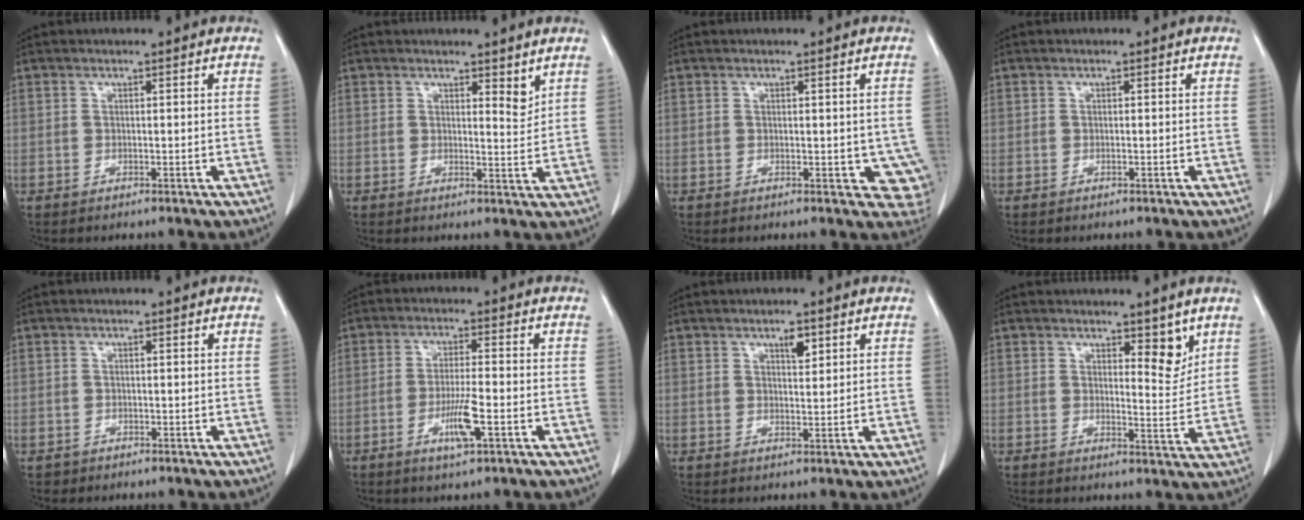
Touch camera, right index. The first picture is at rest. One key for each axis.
{"total": 2.6, "fx": 1.9, "fy": 0.6, "fz": 1.6, "tx": -0.023, "ty": -0.015, "tz": 0.030}
{"total": 4.6, "fx": -0.5, "fy": 2.6, "fz": 3.8, "tx": -0.019, "ty": -0.002, "tz": -0.003}
{"total": 0.0}
{"total": 1.1, "fx": -0.6, "fy": 0.9, "fz": -0.2, "tx": -0.008, "ty": 0.003, "tz": -0.011}
{"total": 5.8, "fx": -2.2, "fy": 0.4, "fz": 5.3, "tx": -0.099, "ty": -0.006, "tz": -0.039}
{"total": 2.3, "fx": 1.4, "fy": 0.7, "fz": 1.8, "tx": -0.031, "ty": -0.003, "tz": 0.023}
{"total": 4.3, "fx": 2.9, "fy": 1.5, "fz": 2.9, "tx": -0.034, "ty": -0.015, "tz": 0.040}